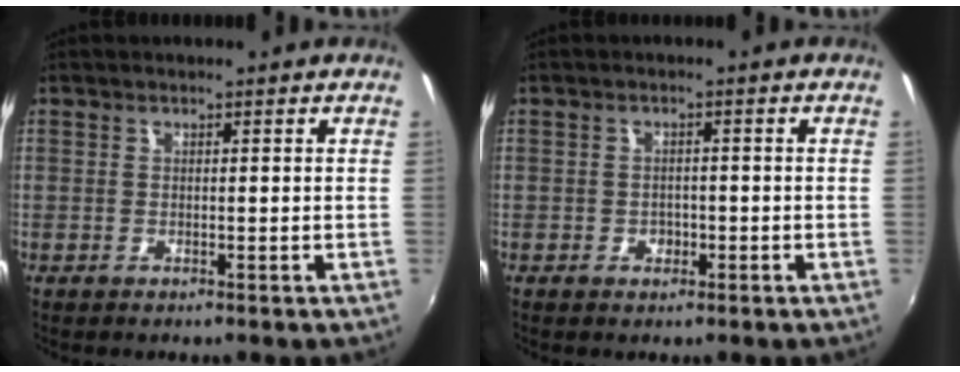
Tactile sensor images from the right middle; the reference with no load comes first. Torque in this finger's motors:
{"motor_torque": [0.66, -0.55, 0.04, 0.00]}